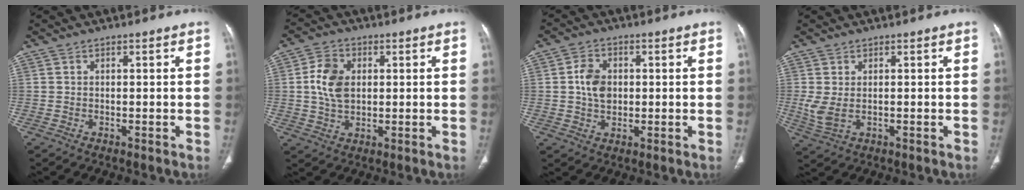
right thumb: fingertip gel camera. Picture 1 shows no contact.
{"total": 8.2, "force": [1.1, 5.7, 5.7], "torque": [-0.099, 0.001, 0.020]}
{"total": 6.4, "force": [0.5, 4.7, 4.2], "torque": [-0.064, 0.001, 0.008]}
{"total": 3.9, "force": [0.0, 1.9, 3.4], "torque": [-0.089, -0.003, 0.009]}